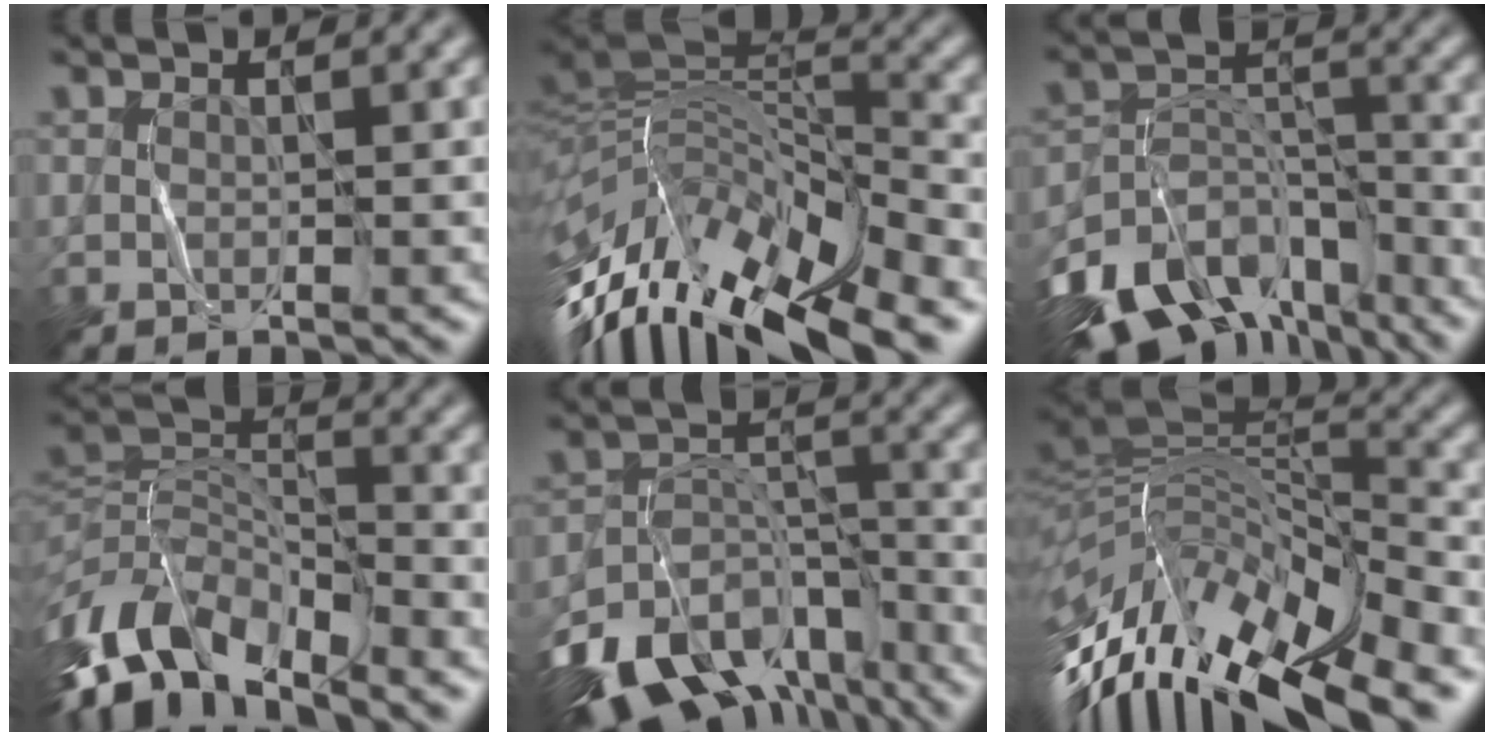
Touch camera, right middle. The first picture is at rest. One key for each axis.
{"total": 13.4, "fx": -6.2, "fy": 5.0, "fz": 10.9, "tx": -0.216, "ty": 0.016, "tz": -0.098}
{"total": 11.9, "fx": -9.5, "fy": 5.5, "fz": 4.7, "tx": -0.098, "ty": 0.005, "tz": -0.154}
{"total": 10.3, "fx": -7.3, "fy": 4.1, "fz": 6.0, "tx": -0.116, "ty": -0.006, "tz": -0.142}
{"total": 13.4, "fx": -10.7, "fy": 6.5, "fz": 5.0, "tx": -0.105, "ty": -0.003, "tz": -0.155}
{"total": 14.0, "fx": -5.2, "fy": 5.0, "fz": 12.0, "tx": -0.231, "ty": 0.019, "tz": -0.074}